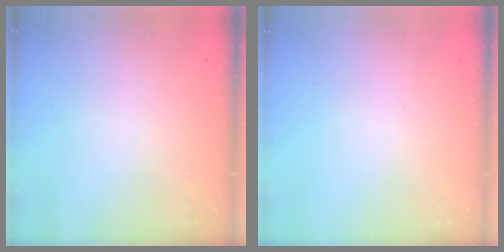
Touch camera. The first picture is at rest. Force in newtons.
{"total": 0.0}